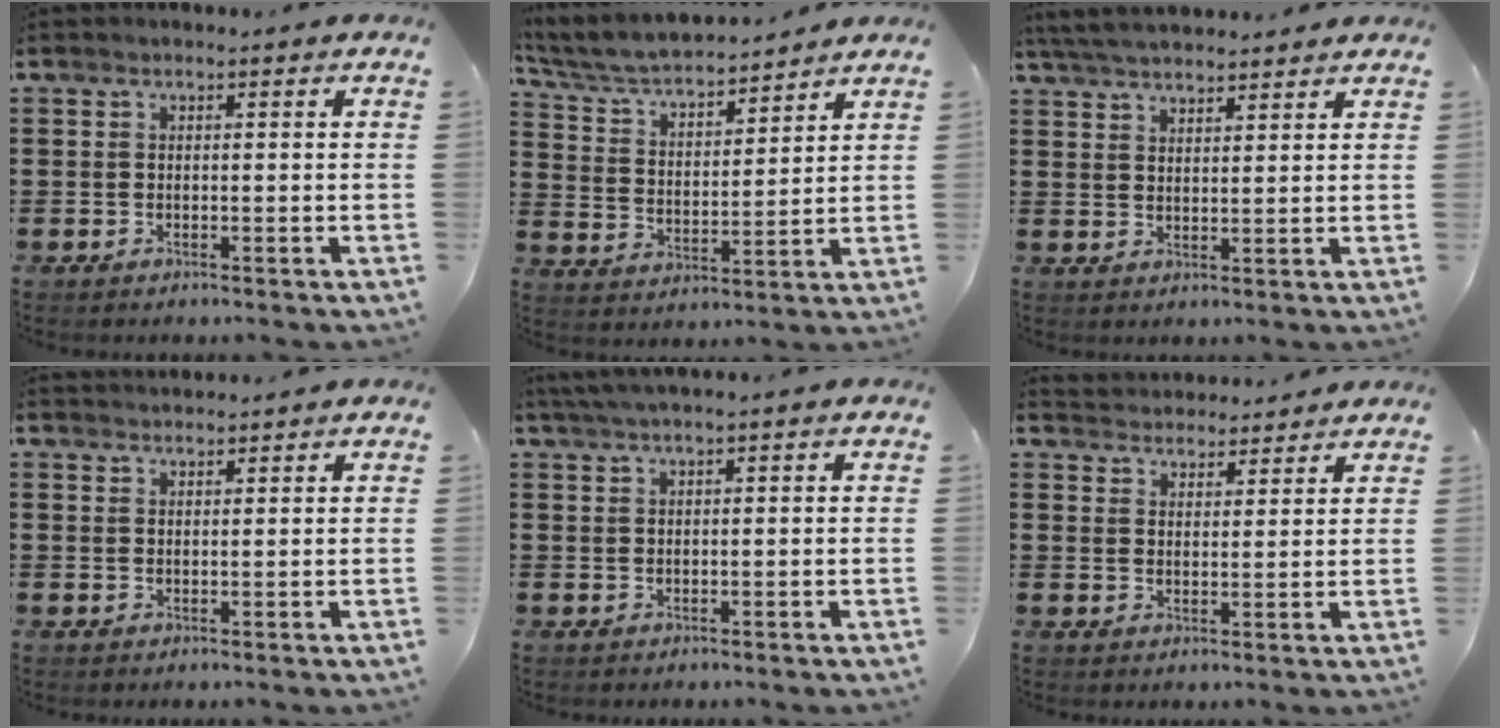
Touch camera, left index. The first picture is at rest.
{"total": 5.2, "force": [4.9, 0.6, 1.8], "torque": [-0.059, -0.032, 0.079]}
{"total": 4.5, "force": [4.4, 0.3, 1.2], "torque": [-0.036, -0.009, 0.082]}
{"total": 1.4, "force": [1.4, 0.0, 0.0], "torque": [-0.003, 0.000, 0.028]}
{"total": 1.6, "force": [1.0, -0.2, 1.3], "torque": [-0.023, 0.000, 0.019]}
{"total": 3.2, "force": [3.2, 0.5, -0.5], "torque": [-0.001, -0.010, 0.060]}